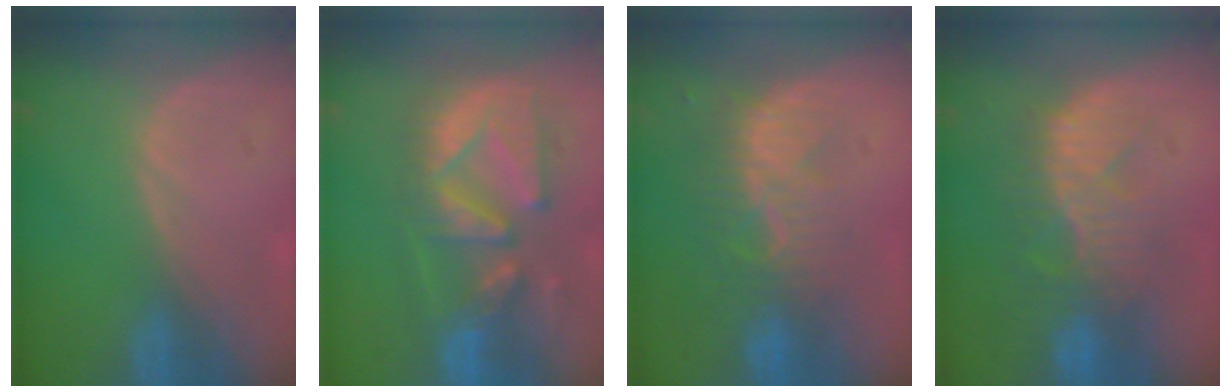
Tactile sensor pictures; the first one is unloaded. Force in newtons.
{"total": 12.1, "press": 10.9, "slide": 5.2}
{"total": 8.4, "press": 7.6, "slide": 3.5}
{"total": 10.0, "press": 9.0, "slide": 4.2}